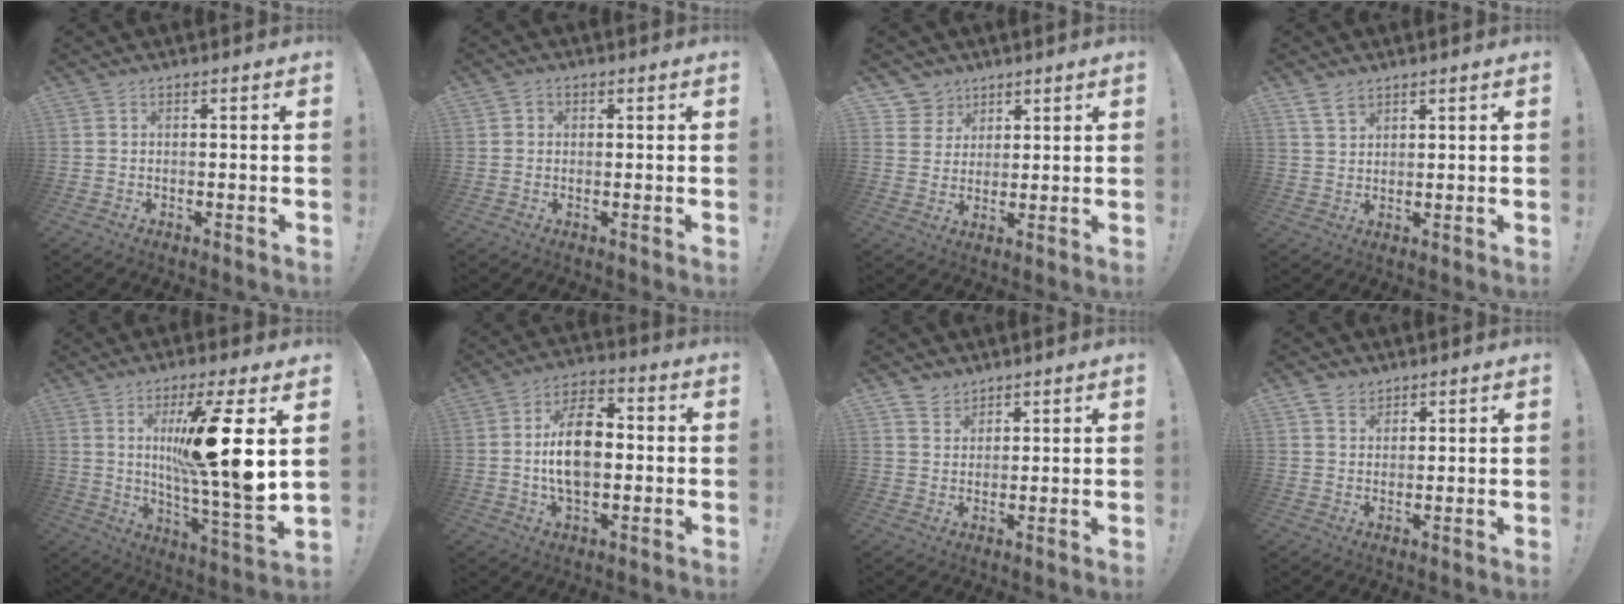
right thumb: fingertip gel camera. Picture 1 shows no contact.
{"total": 1.6, "force": [0.0, 1.5, 0.5], "torque": [-0.006, 0.004, -0.001]}
{"total": 6.5, "force": [4.0, 5.1, 0.2], "torque": [-0.009, -0.034, 0.080]}
{"total": 4.7, "force": [3.4, 2.6, 2.0], "torque": [-0.040, -0.011, 0.065]}
{"total": 18.6, "force": [5.1, 1.7, 17.9], "torque": [-0.277, -0.032, 0.062]}
{"total": 14.3, "force": [-0.2, 8.6, 11.4], "torque": [-0.198, 0.009, -0.007]}
{"total": 4.2, "force": [3.4, 2.5, 0.1], "torque": [-0.001, -0.022, 0.064]}
{"total": 4.1, "force": [2.8, 2.9, 0.8], "torque": [-0.021, -0.009, 0.053]}